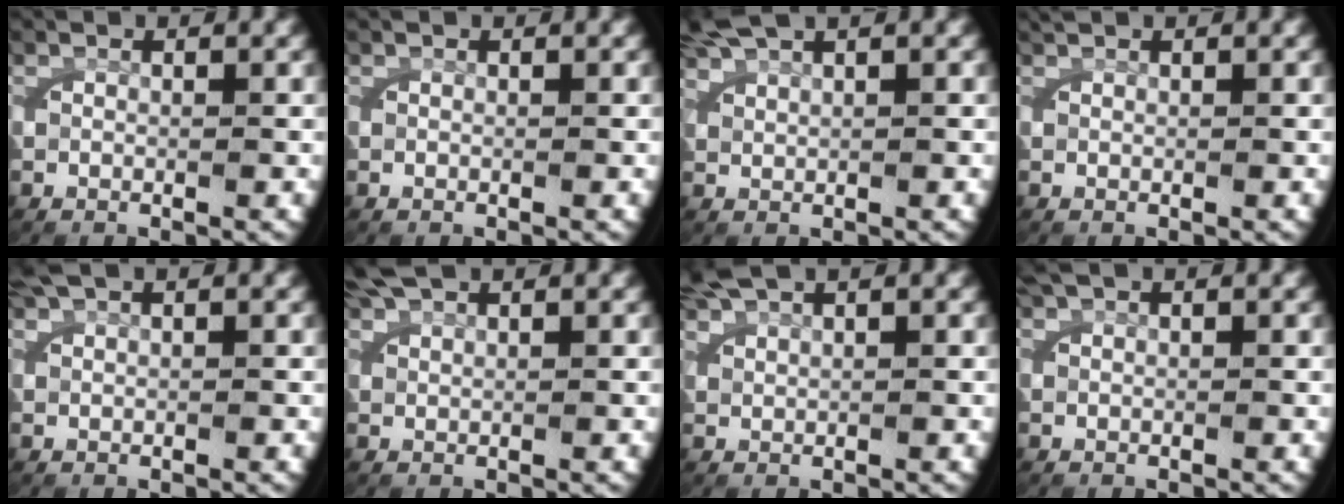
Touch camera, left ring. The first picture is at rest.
{"total": 0.0}
{"total": 2.7, "force": [2.4, 0.2, 1.2], "torque": [-0.029, 0.009, 0.047]}
{"total": 0.6, "force": [0.6, -0.2, 0.1], "torque": [-0.005, 0.003, 0.012]}
{"total": 1.6, "force": [1.4, 0.1, 0.8], "torque": [-0.020, 0.008, 0.028]}
{"total": 1.8, "force": [1.6, -0.3, 0.6], "torque": [-0.013, 0.005, 0.036]}
{"total": 2.3, "force": [2.1, 0.1, 1.0], "torque": [-0.025, 0.009, 0.042]}
{"total": 1.3, "force": [1.1, 0.1, 0.6], "torque": [-0.016, 0.009, 0.019]}